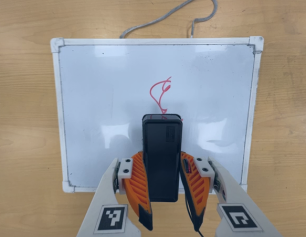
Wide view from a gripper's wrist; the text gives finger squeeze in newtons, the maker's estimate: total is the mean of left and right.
{"total": 8.1, "left": 6.1, "right": 10.0}